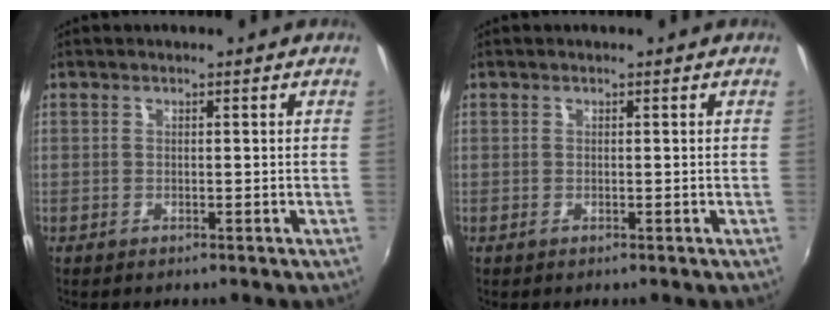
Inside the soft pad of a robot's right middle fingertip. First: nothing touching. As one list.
[{"total": 0.0}]